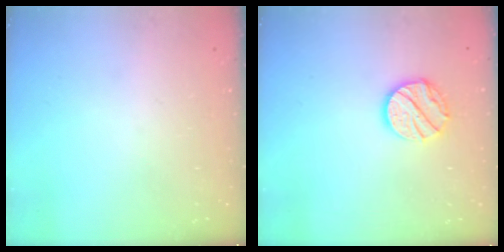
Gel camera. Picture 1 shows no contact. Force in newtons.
{"total": 10.6, "press": 10.6, "slide": 0.8}